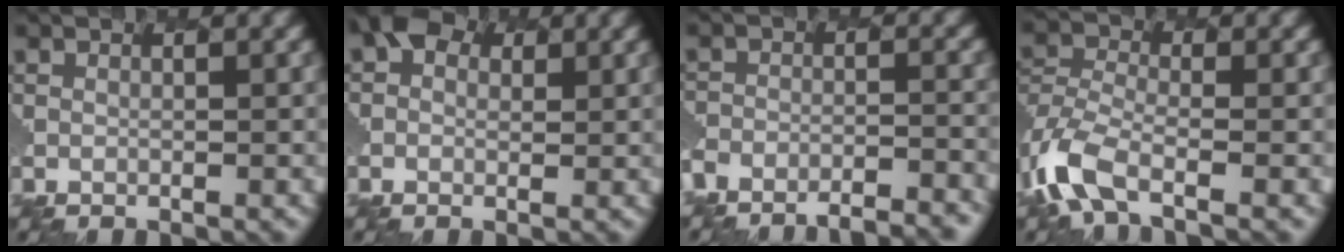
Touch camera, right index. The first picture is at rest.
{"total": 3.9, "force": [1.3, 3.0, 2.1], "torque": [-0.012, 0.025, -0.002]}
{"total": 11.3, "force": [-10.8, 2.8, 1.9], "torque": [-0.020, 0.007, -0.128]}
{"total": 6.3, "force": [-4.5, 2.6, 3.6], "torque": [-0.098, -0.005, -0.096]}